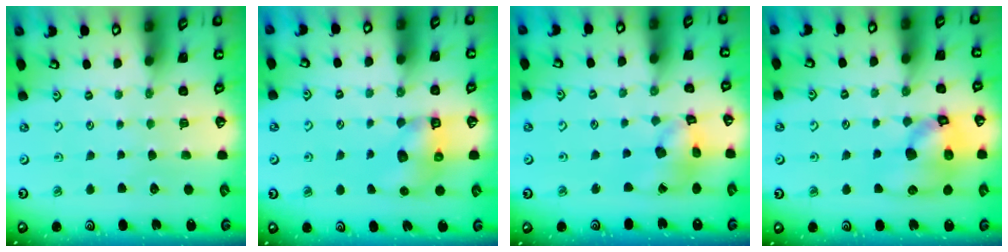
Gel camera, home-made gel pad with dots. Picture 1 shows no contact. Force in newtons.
{"total": 7.0, "press": 7.0, "slide": 0.9}
{"total": 11.4, "press": 11.3, "slide": 1.4}
{"total": 14.9, "press": 14.8, "slide": 1.9}